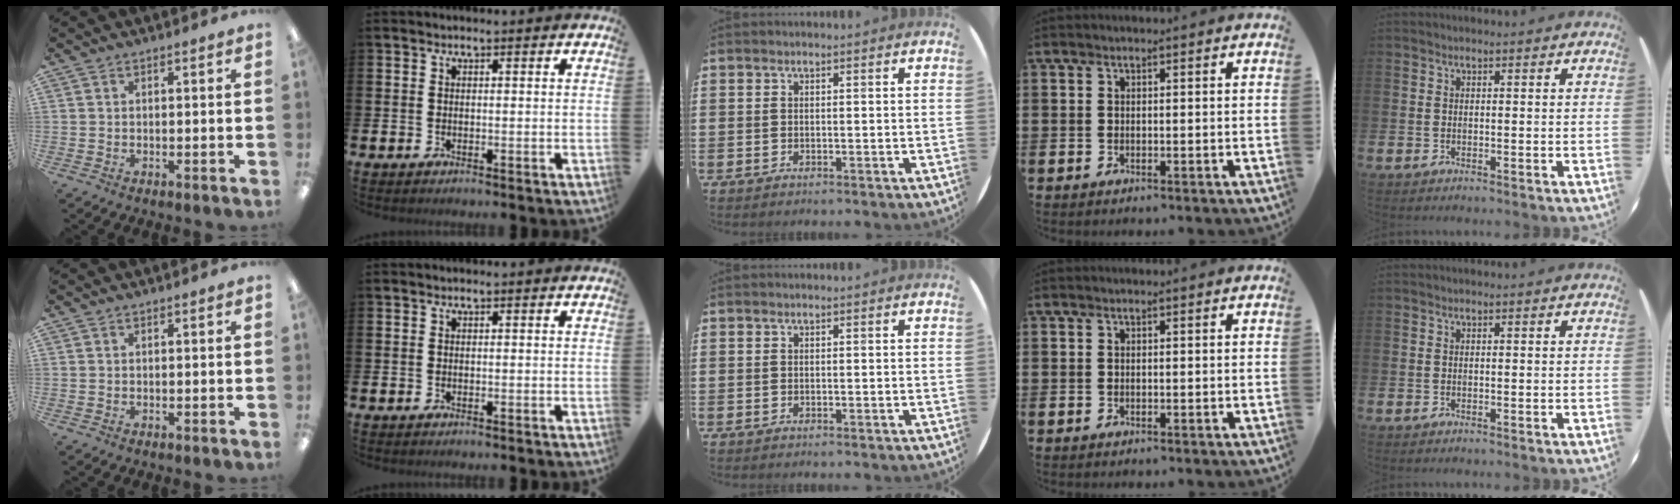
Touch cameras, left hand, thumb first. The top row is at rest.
{}